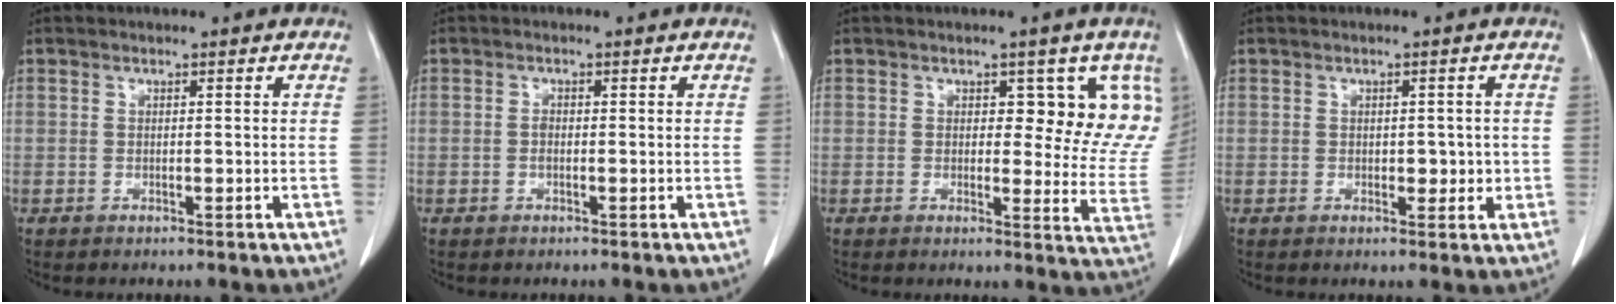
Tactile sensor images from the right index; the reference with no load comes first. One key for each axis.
{"total": 0.9, "fx": -0.2, "fy": 0.5, "fz": 0.7, "tx": -0.015, "ty": 0.002, "tz": -0.004}
{"total": 8.9, "fx": 4.1, "fy": 4.6, "fz": 6.4, "tx": -0.049, "ty": -0.012, "tz": 0.038}
{"total": 2.8, "fx": -0.1, "fy": 1.9, "fz": 2.0, "tx": -0.021, "ty": 0.005, "tz": 0.005}